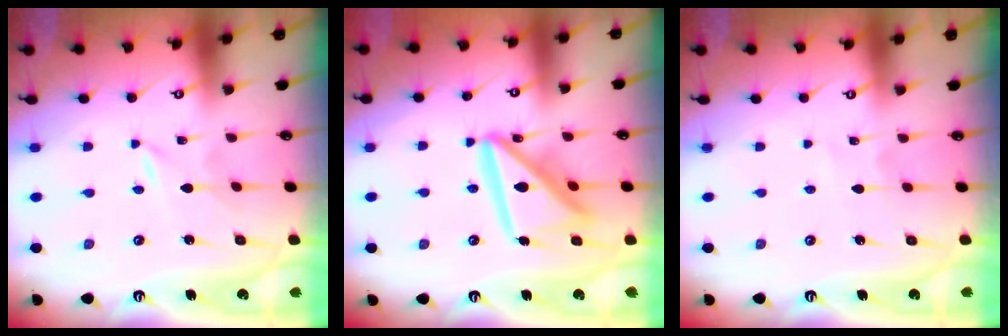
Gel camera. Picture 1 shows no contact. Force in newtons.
{"total": 16.6, "press": 16.5, "slide": 1.8}
{"total": 2.1, "press": 2.0, "slide": 0.3}